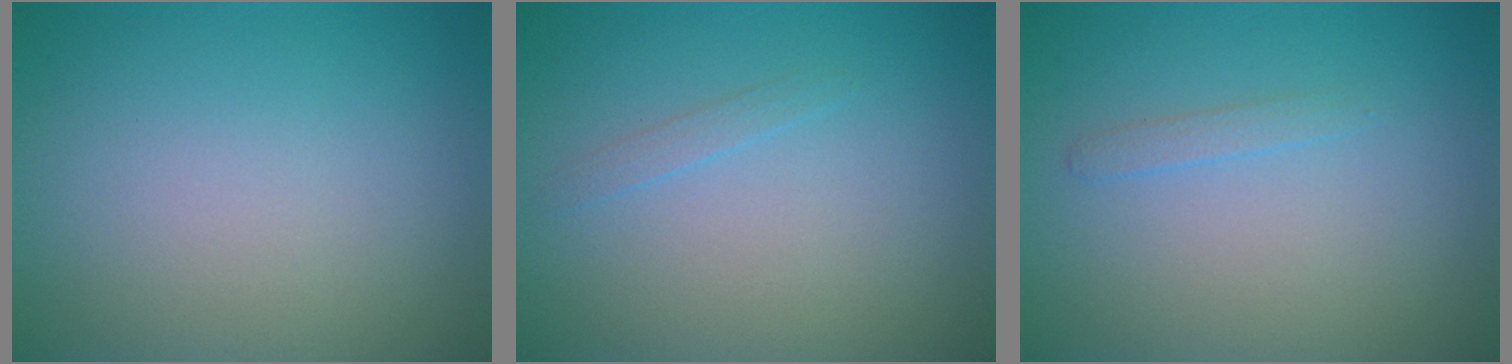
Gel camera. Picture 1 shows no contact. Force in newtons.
{"total": 0.7, "press": 0.7, "slide": 0.1}
{"total": 0.8, "press": 0.8, "slide": 0.0}